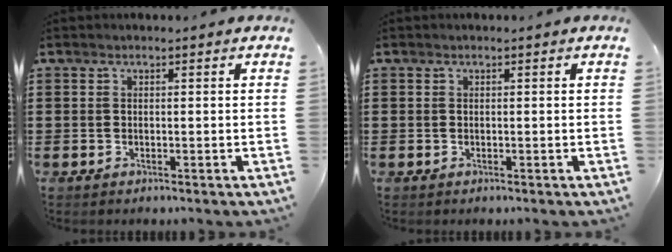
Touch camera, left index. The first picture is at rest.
{"total": 0.0}